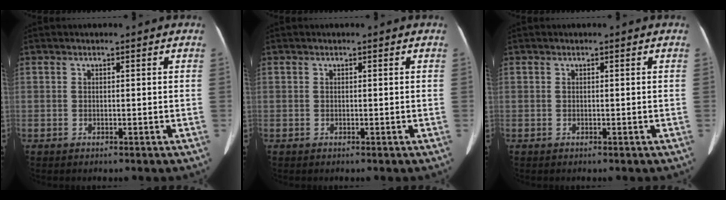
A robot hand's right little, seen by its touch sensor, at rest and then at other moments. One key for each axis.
{"total": 0.0}
{"total": 0.0}